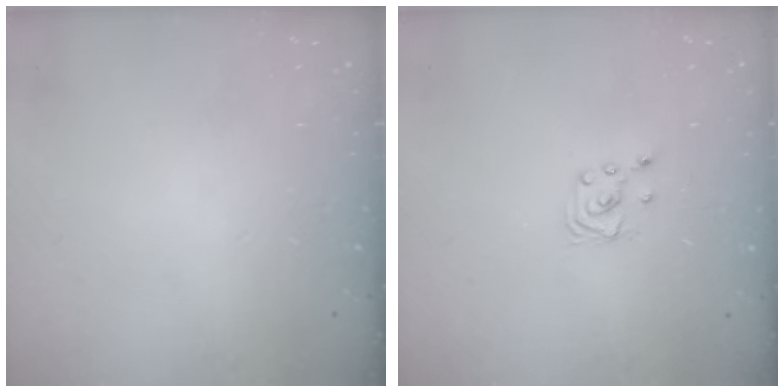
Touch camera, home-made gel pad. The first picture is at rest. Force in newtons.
{"total": 2.0, "press": 2.0, "slide": 0.2}